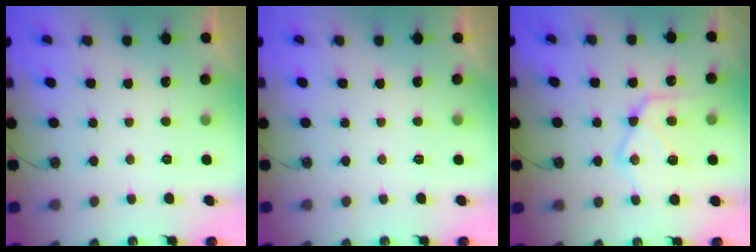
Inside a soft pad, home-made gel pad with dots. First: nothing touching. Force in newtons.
{"total": 0.0}
{"total": 16.9, "press": 16.9, "slide": 1.2}